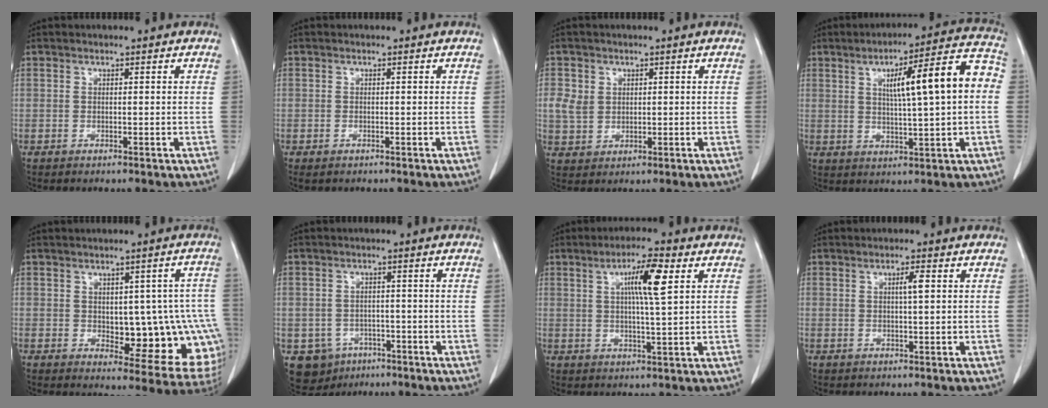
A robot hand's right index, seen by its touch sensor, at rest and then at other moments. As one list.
[{"total": 0.7, "force": [-0.5, 0.3, 0.4], "torque": [-0.008, -0.001, -0.003]}, {"total": 4.3, "force": [1.0, 3.6, 2.0], "torque": [-0.038, 0.006, 0.025]}, {"total": 13.7, "force": [2.1, 1.5, 13.4], "torque": [-0.190, 0.033, 0.030]}, {"total": 14.8, "force": [-1.5, 6.4, 13.2], "torque": [-0.110, 0.020, 0.002]}, {"total": 6.4, "force": [-3.1, 5.5, 1.0], "torque": [-0.021, 0.008, -0.036]}, {"total": 7.3, "force": [2.5, 0.2, 6.9], "torque": [-0.121, 0.002, 0.041]}, {"total": 2.1, "force": [0.5, 0.1, 2.1], "torque": [-0.036, 0.002, 0.007]}]